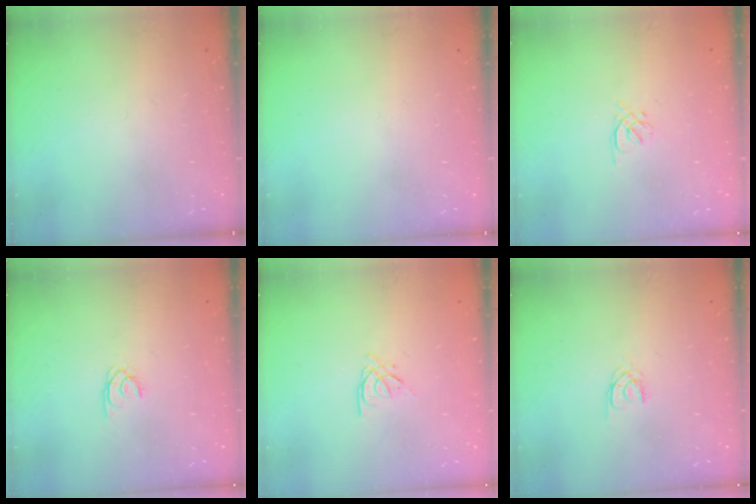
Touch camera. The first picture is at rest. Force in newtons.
{"total": 0.0}
{"total": 1.6, "press": 1.5, "slide": 0.5}
{"total": 1.5, "press": 1.4, "slide": 0.2}
{"total": 1.9, "press": 1.9, "slide": 0.4}
{"total": 1.3, "press": 1.2, "slide": 0.3}